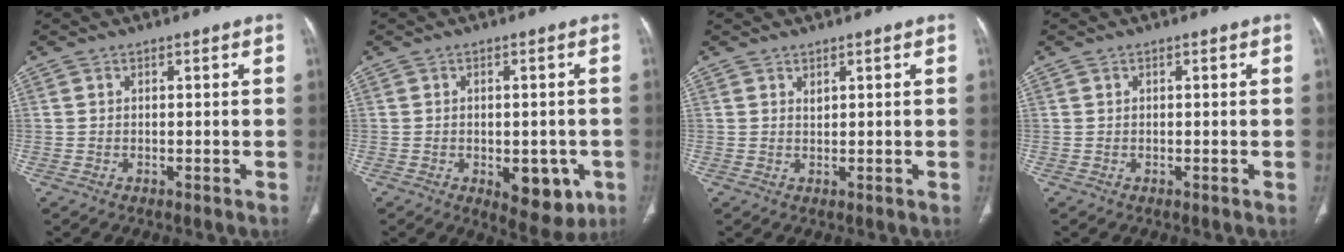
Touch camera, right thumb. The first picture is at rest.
{"total": 9.0, "force": [-2.9, 4.9, 7.0], "torque": [-0.059, 0.003, -0.021]}
{"total": 0.8, "force": [0.6, 0.3, 0.4], "torque": [-0.004, -0.005, 0.012]}
{"total": 0.0}